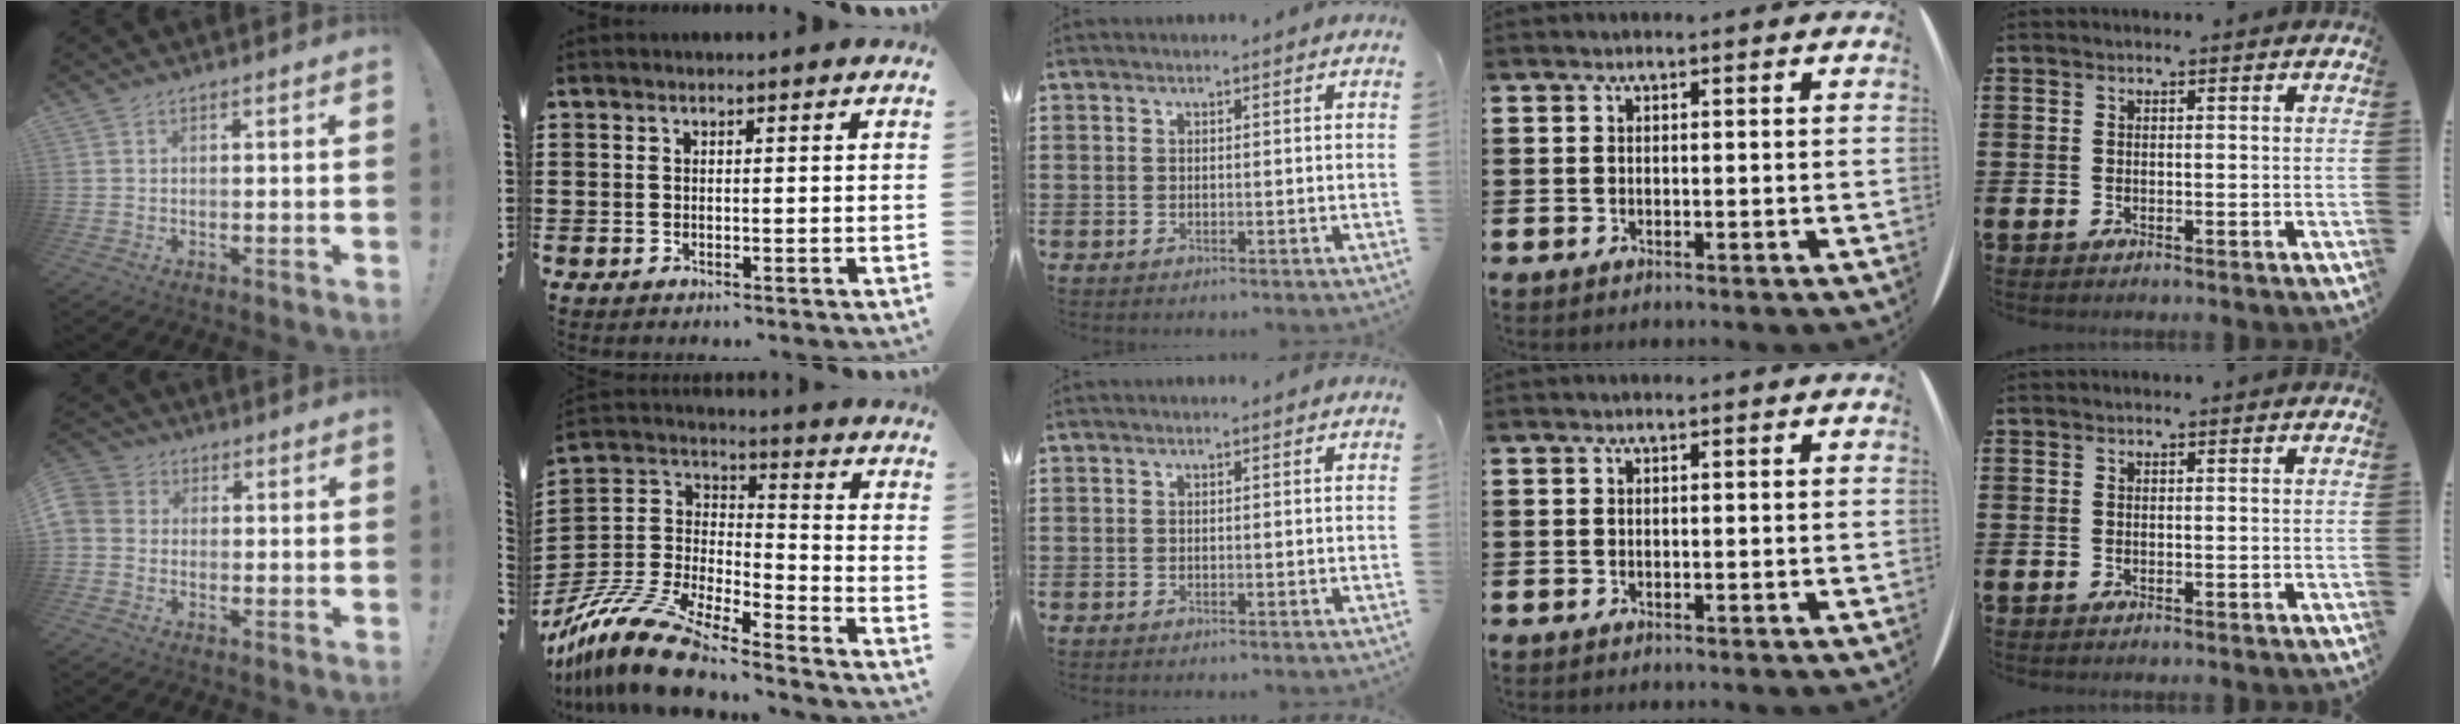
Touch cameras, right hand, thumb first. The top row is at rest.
{"thumb": {"total": 4.0, "force": [-1.2, 3.4, 1.7], "torque": [-0.043, 0.009, -0.021]}, "index": {"total": 13.5, "force": [-12.0, 2.9, 5.6], "torque": [-0.141, 0.021, -0.242]}}